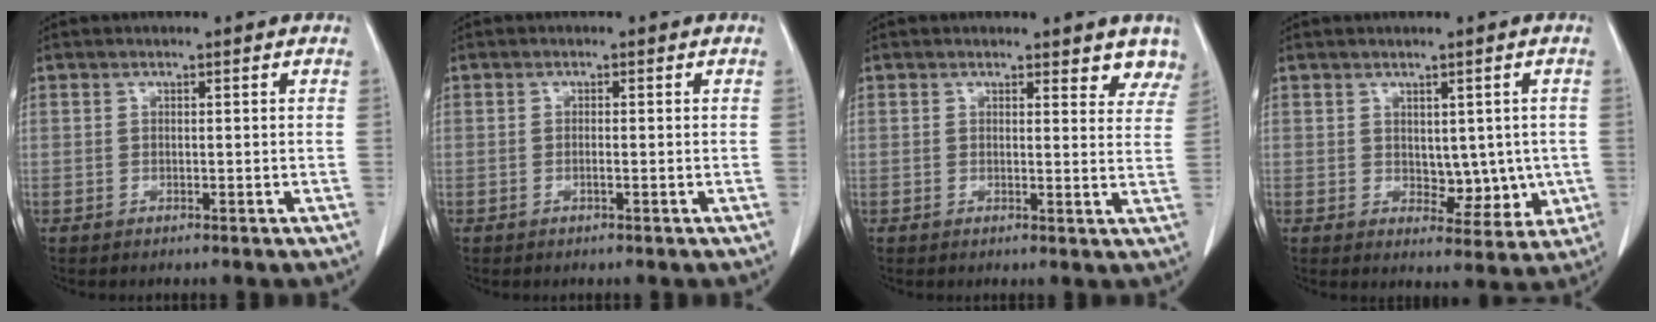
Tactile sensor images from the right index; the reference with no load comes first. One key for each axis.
{"total": 0.6, "fx": -0.1, "fy": 0.0, "fz": 0.5, "tx": -0.008, "ty": 0.002, "tz": 0.002}
{"total": 5.5, "fx": 4.9, "fy": 1.9, "fz": 1.6, "tx": 0.006, "ty": -0.017, "tz": 0.038}
{"total": 5.5, "fx": 0.3, "fy": 3.5, "fz": 4.3, "tx": -0.038, "ty": -0.002, "tz": 0.019}